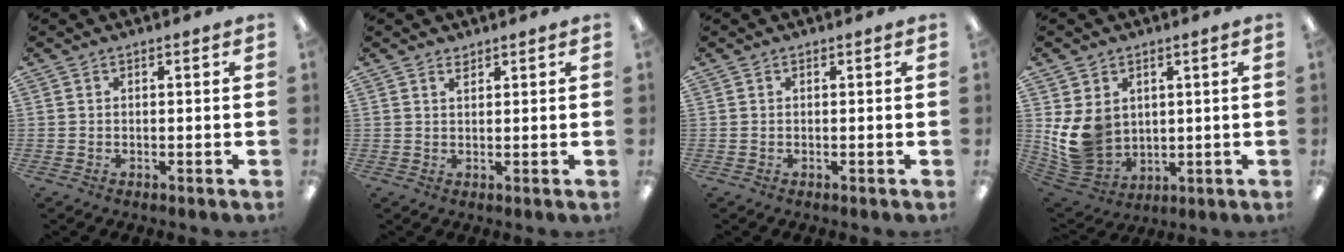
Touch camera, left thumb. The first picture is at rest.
{"total": 1.4, "force": [1.2, 0.5, 0.5], "torque": [-0.003, -0.004, 0.022]}
{"total": 0.0}
{"total": 11.4, "force": [2.0, 9.6, 5.7], "torque": [-0.131, -0.014, 0.044]}